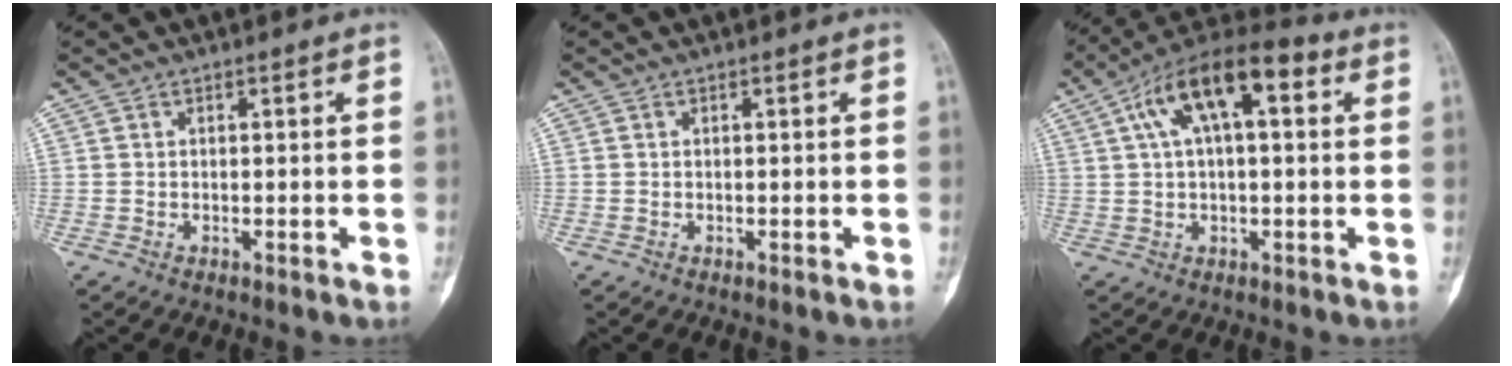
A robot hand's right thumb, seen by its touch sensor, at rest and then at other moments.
{"total": 0.0}
{"total": 14.9, "force": [4.8, 6.5, 12.5], "torque": [-0.202, 0.037, 0.072]}